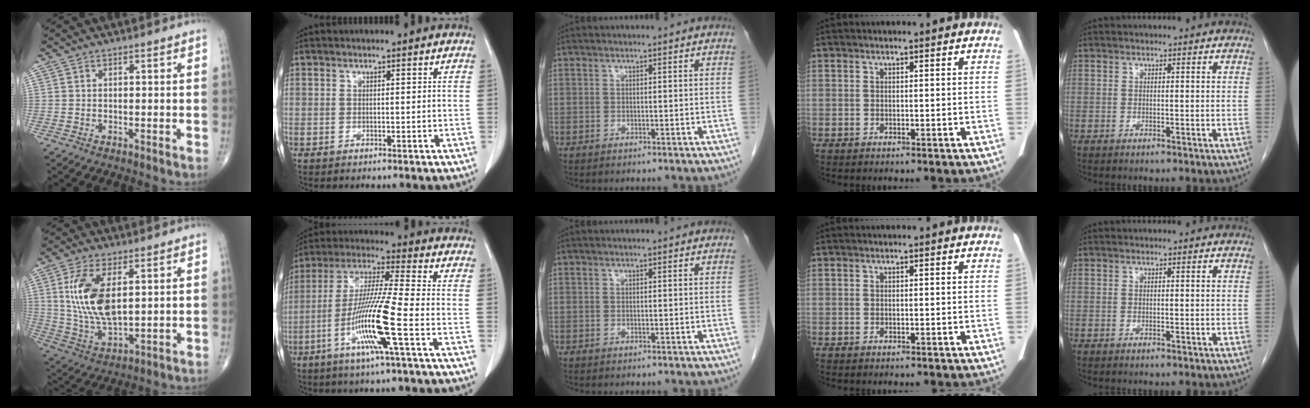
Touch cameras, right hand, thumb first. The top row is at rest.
{"thumb": {"total": 13.8, "force": [3.3, 6.6, 11.7], "torque": [-0.234, -0.019, 0.074]}, "index": {"total": 13.3, "force": [-4.7, -0.8, 12.5], "torque": [-0.248, -0.013, -0.096]}}